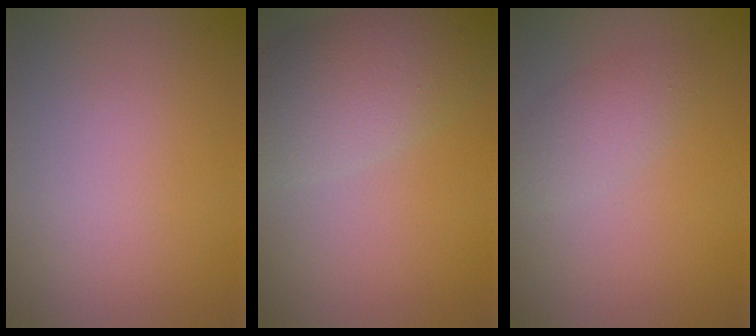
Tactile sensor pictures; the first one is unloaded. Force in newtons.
{"total": 6.3, "press": 6.2, "slide": 0.5}
{"total": 2.1, "press": 2.1, "slide": 0.2}